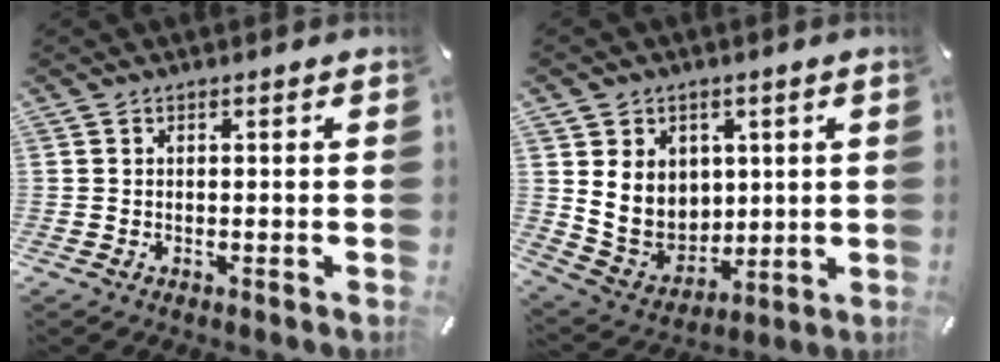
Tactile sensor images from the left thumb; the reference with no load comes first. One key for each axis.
{"total": 10.8, "fx": 3.3, "fy": 9.7, "fz": 3.3, "tx": -0.067, "ty": -0.029, "tz": 0.072}